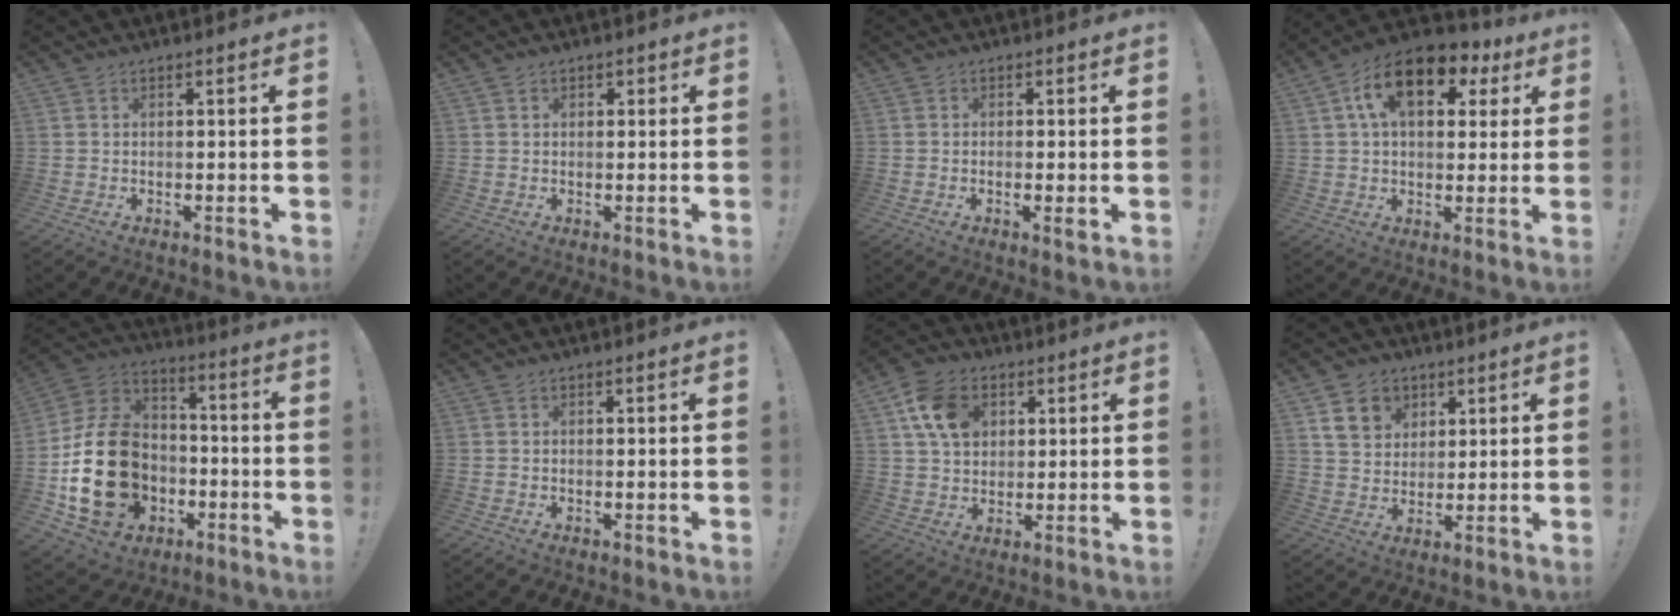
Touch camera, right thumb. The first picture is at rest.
{"total": 1.1, "force": [0.3, 1.0, 0.4], "torque": [0.001, -0.002, 0.003]}
{"total": 2.2, "force": [-0.5, 0.0, 2.1], "torque": [-0.035, -0.003, -0.010]}
{"total": 15.4, "force": [6.2, 8.8, 11.0], "torque": [-0.180, -0.010, 0.109]}
{"total": 21.6, "force": [-5.1, 16.5, 13.0], "torque": [-0.250, 0.034, -0.066]}
{"total": 0.0}
{"total": 12.1, "force": [4.7, 9.1, 6.4], "torque": [-0.108, 0.001, 0.096]}
{"total": 10.0, "force": [5.2, 7.9, 3.4], "torque": [-0.046, -0.024, 0.102]}